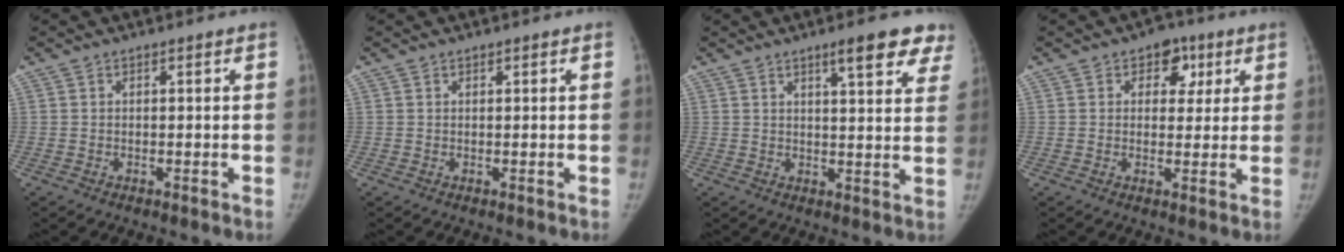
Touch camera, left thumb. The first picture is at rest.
{"total": 0.0}
{"total": 9.3, "force": [6.2, 2.3, 6.6], "torque": [-0.053, -0.026, 0.075]}
{"total": 5.8, "force": [2.5, 4.4, 3.0], "torque": [0.001, -0.004, 0.028]}